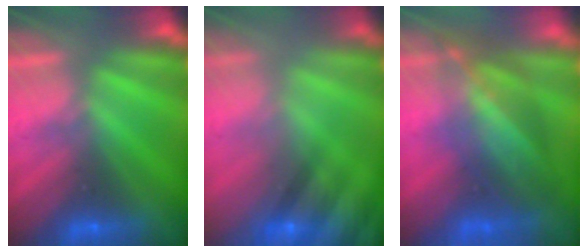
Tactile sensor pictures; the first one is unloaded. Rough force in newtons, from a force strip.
{"total": 9.1}
{"total": 7.8}